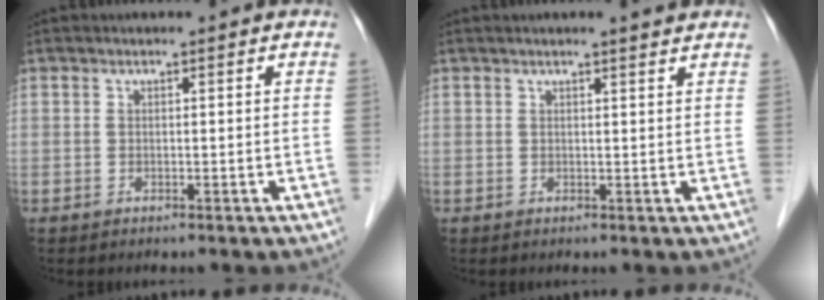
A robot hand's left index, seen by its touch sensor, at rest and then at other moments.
{"total": 2.7, "force": [2.3, 0.1, 1.3], "torque": [-0.020, 0.006, 0.025]}